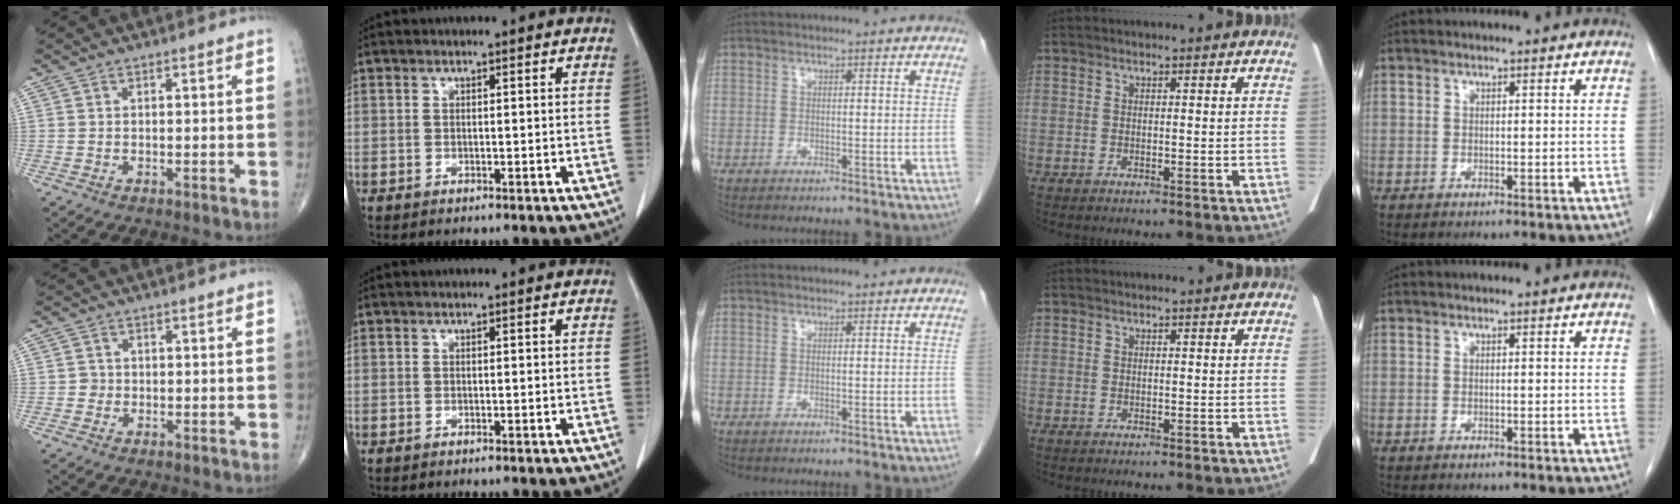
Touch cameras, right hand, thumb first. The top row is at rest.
{"thumb": {"total": 1.3, "force": [-0.3, 1.3, 0.2], "torque": [0.006, 0.006, -0.007]}}